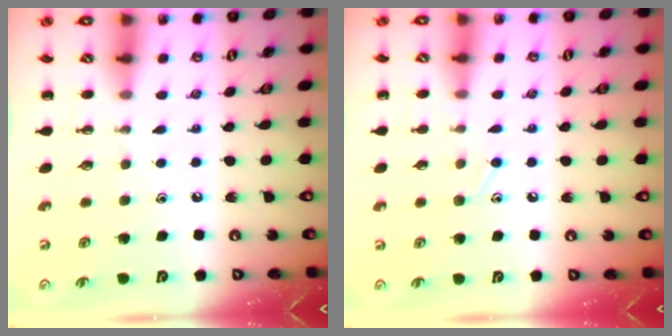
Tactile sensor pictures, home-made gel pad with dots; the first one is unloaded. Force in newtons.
{"total": 7.8, "press": 7.4, "slide": 2.5}